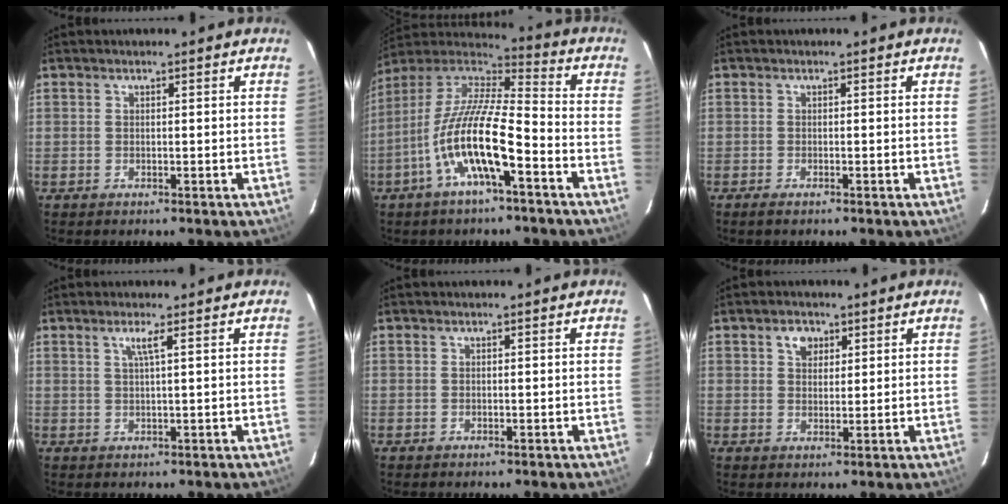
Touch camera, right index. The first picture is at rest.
{"total": 16.5, "force": [-6.7, 3.7, 14.7], "torque": [-0.277, -0.012, -0.135]}
{"total": 1.2, "force": [-1.0, 0.2, 0.7], "torque": [-0.015, -0.004, -0.019]}
{"total": 2.1, "force": [1.0, -0.5, 1.8], "torque": [-0.034, 0.000, 0.020]}
{"total": 0.0}
{"total": 3.4, "force": [1.6, 2.6, 1.5], "torque": [-0.017, 0.010, 0.029]}